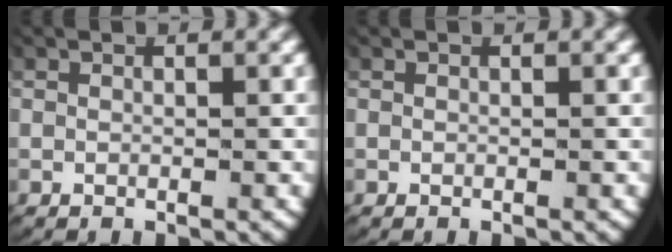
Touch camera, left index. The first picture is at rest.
{"total": 0.0}